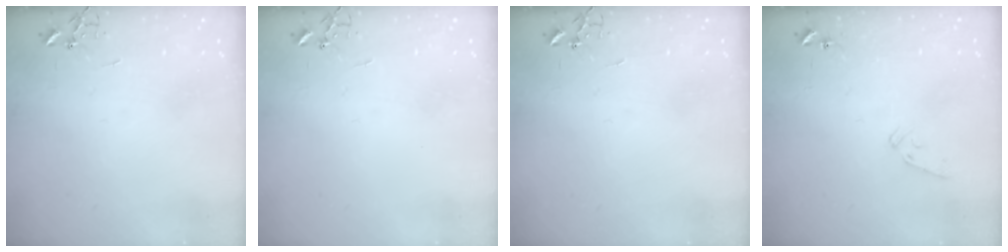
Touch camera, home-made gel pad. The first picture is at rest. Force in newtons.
{"total": 0.0}
{"total": 0.0}
{"total": 6.7, "press": 6.7, "slide": 0.7}